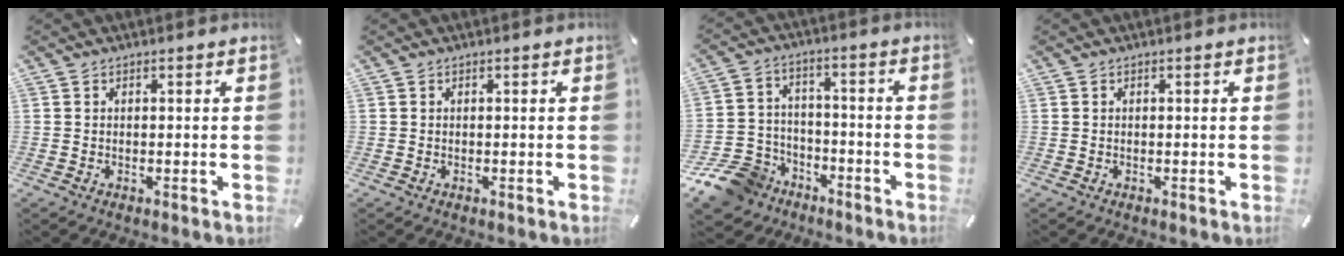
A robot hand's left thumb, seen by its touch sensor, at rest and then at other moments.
{"total": 0.0}
{"total": 12.5, "force": [-8.0, 8.9, 3.6], "torque": [-0.080, 0.060, -0.141]}
{"total": 0.0}